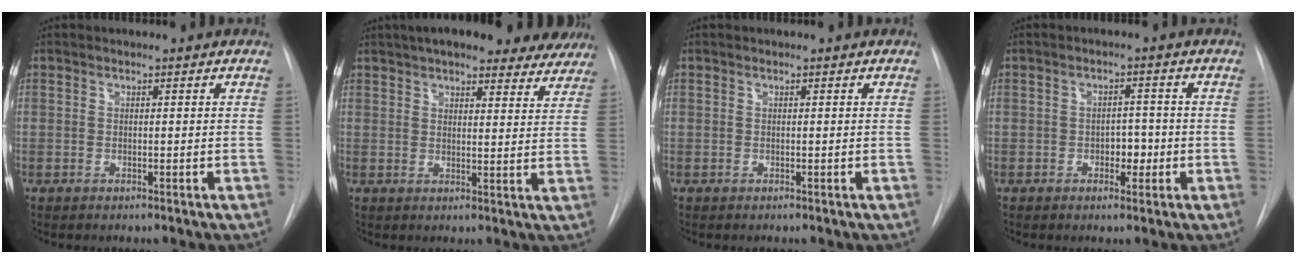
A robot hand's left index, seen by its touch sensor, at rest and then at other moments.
{"total": 19.7, "force": [16.7, 5.5, 8.9], "torque": [-0.129, 0.017, 0.198]}
{"total": 0.0}
{"total": 3.0, "force": [-1.4, 1.8, 2.0], "torque": [-0.021, 0.001, -0.019]}